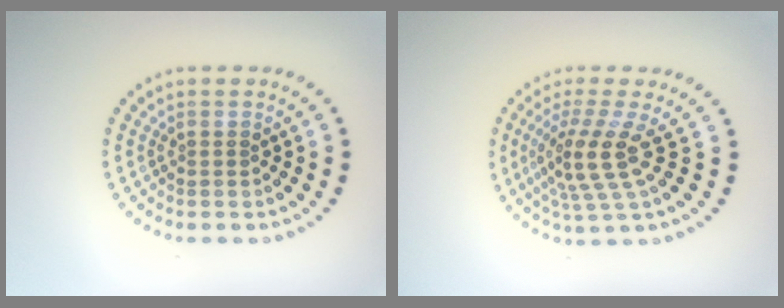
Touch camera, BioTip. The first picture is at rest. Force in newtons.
{"total": 4.3, "press": 3.1, "slide": 3.0}